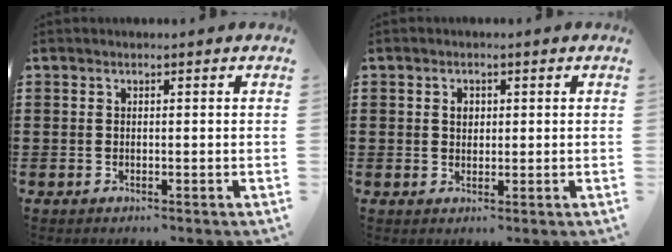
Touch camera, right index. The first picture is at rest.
{"total": 1.3, "force": [0.4, 0.9, 0.8], "torque": [-0.017, 0.006, 0.008]}